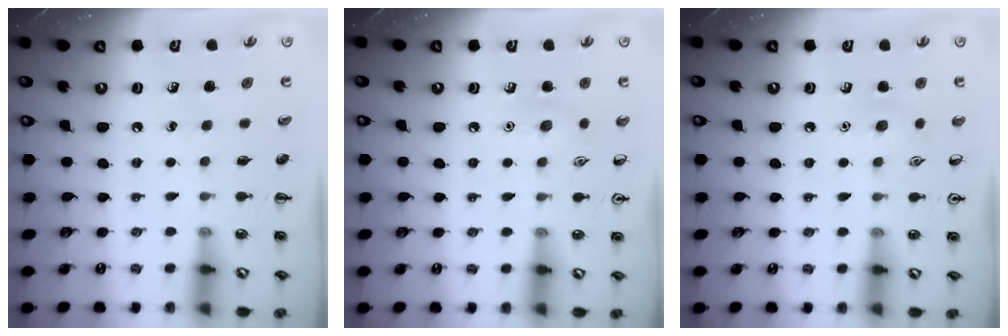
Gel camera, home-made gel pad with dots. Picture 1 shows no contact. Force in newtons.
{"total": 6.3, "press": 6.0, "slide": 1.8}
{"total": 5.6, "press": 5.4, "slide": 1.7}